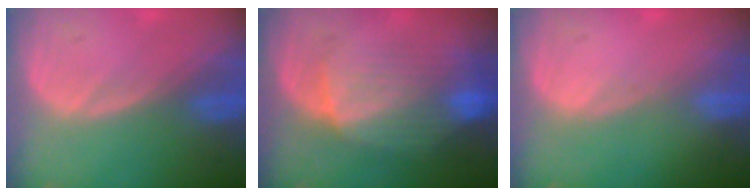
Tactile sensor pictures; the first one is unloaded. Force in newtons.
{"total": 8.9, "press": 8.0, "slide": 3.9}
{"total": 0.0}